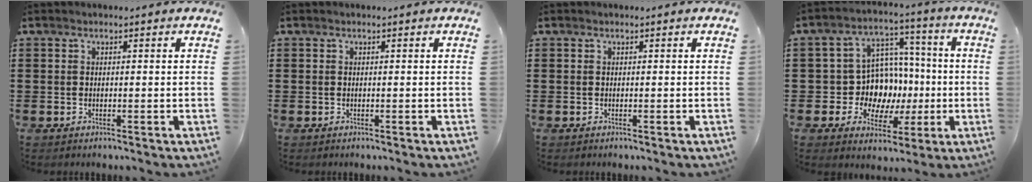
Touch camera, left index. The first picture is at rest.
{"total": 0.0}
{"total": 0.0}
{"total": 10.7, "force": [-1.1, 9.7, 4.5], "torque": [-0.108, 0.008, -0.009]}